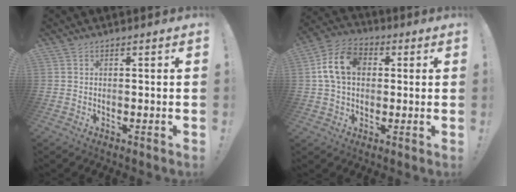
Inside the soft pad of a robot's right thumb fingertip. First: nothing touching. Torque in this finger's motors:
{"motor_torque": [1.59, 1.59, 0.93, 0.03, 0.02]}